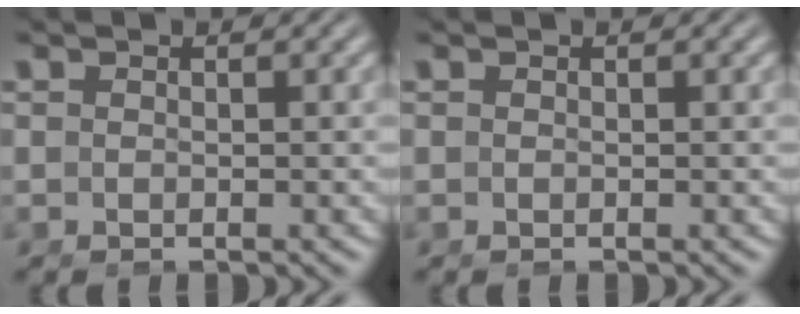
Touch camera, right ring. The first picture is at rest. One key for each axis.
{"total": 0.0}